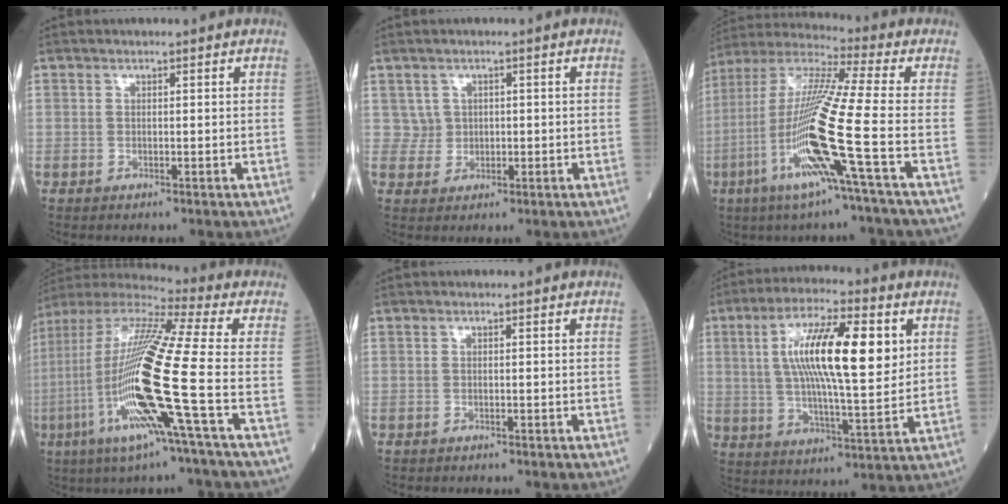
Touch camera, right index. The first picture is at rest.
{"total": 3.1, "force": [0.6, 3.0, 0.6], "torque": [-0.010, 0.009, 0.018]}
{"total": 19.5, "force": [-6.1, -0.7, 18.5], "torque": [-0.401, -0.028, -0.131]}
{"total": 23.5, "force": [-5.7, 0.4, 22.8], "torque": [-0.502, -0.038, -0.126]}
{"total": 1.9, "force": [-1.3, 1.0, 0.8], "torque": [-0.028, -0.003, -0.018]}
{"total": 16.9, "force": [3.9, 3.9, 15.9], "torque": [-0.299, 0.019, 0.066]}